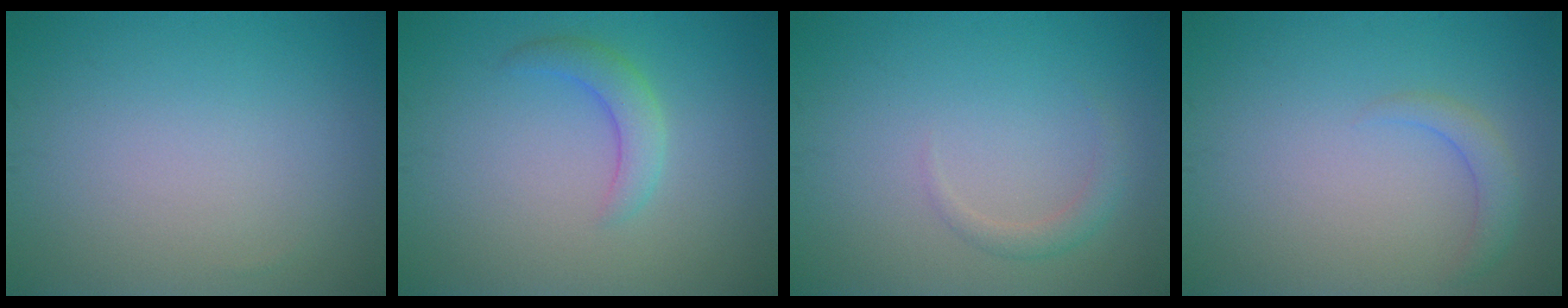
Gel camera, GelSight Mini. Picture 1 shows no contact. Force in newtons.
{"total": 2.4, "press": 2.4, "slide": 0.1}
{"total": 1.3, "press": 1.3, "slide": 0.1}
{"total": 1.6, "press": 1.6, "slide": 0.2}